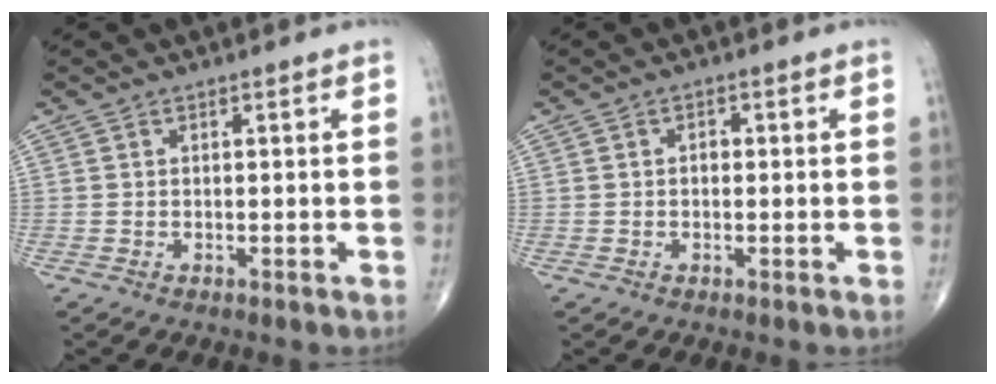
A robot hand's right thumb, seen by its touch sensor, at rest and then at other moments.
{"total": 1.3, "force": [0.0, 0.9, 1.0], "torque": [-0.012, 0.005, -0.002]}